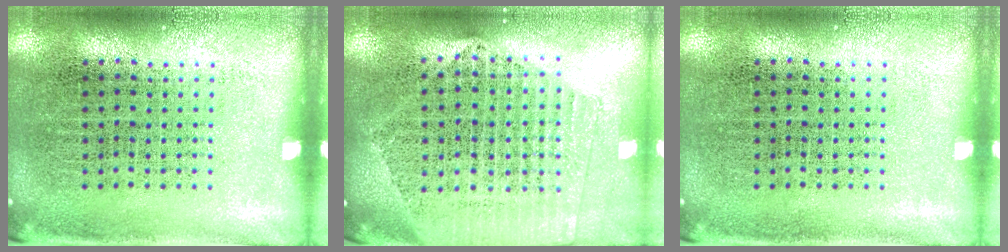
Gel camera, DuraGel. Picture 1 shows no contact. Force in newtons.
{"total": 2.1, "press": 1.9, "slide": 0.9}
{"total": 0.0}